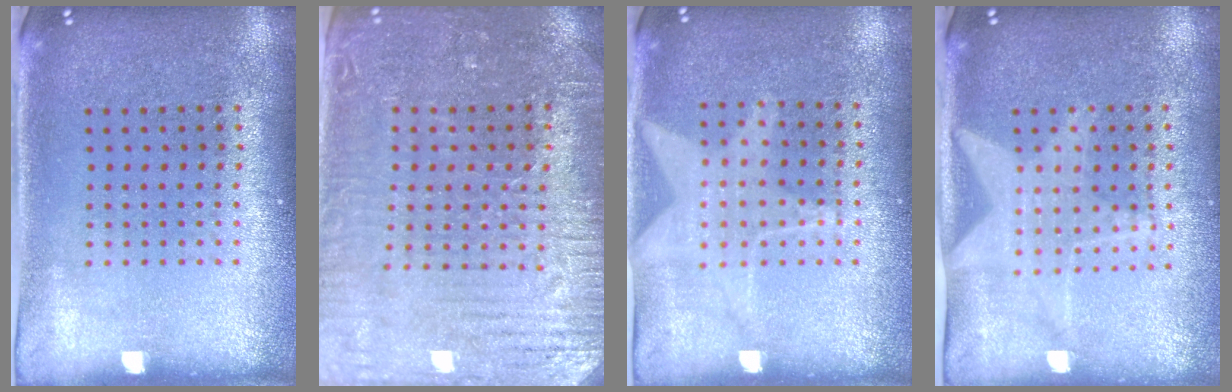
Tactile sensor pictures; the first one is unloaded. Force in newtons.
{"total": 3.5, "press": 3.3, "slide": 1.1}
{"total": 1.1, "press": 0.9, "slide": 0.6}
{"total": 1.4, "press": 1.4, "slide": 0.2}